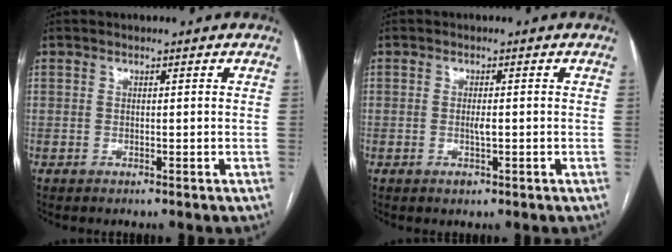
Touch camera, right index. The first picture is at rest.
{"total": 1.6, "force": [-0.4, 0.5, 1.5], "torque": [-0.029, -0.001, -0.005]}